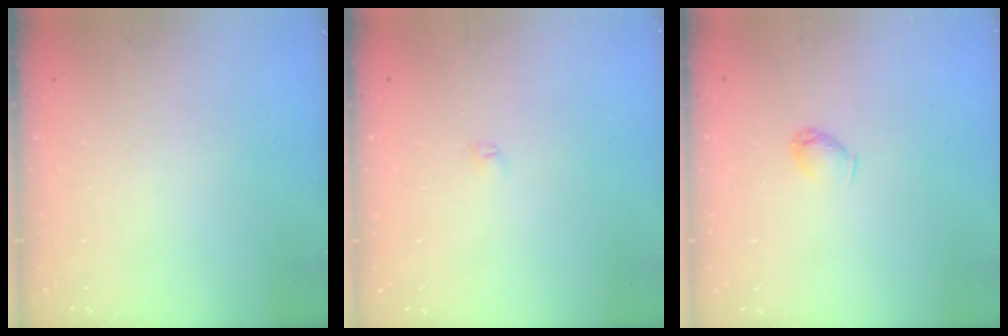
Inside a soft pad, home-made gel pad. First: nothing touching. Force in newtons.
{"total": 2.0, "press": 1.9, "slide": 0.4}
{"total": 3.1, "press": 3.0, "slide": 0.6}